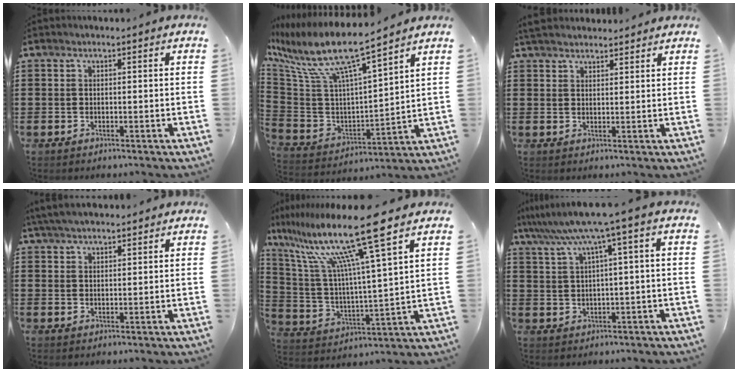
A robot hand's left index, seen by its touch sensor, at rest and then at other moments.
{"total": 10.2, "force": [7.4, 1.2, 6.9], "torque": [-0.168, -0.058, 0.118]}
{"total": 3.0, "force": [2.9, 0.5, 0.6], "torque": [-0.019, 0.001, 0.056]}
{"total": 4.0, "force": [3.6, 0.6, 1.7], "torque": [-0.041, -0.002, 0.068]}
{"total": 16.4, "force": [11.4, 1.2, 11.7], "torque": [-0.244, -0.065, 0.183]}
{"total": 6.6, "force": [3.0, -0.5, 5.9], "torque": [-0.129, -0.022, 0.043]}